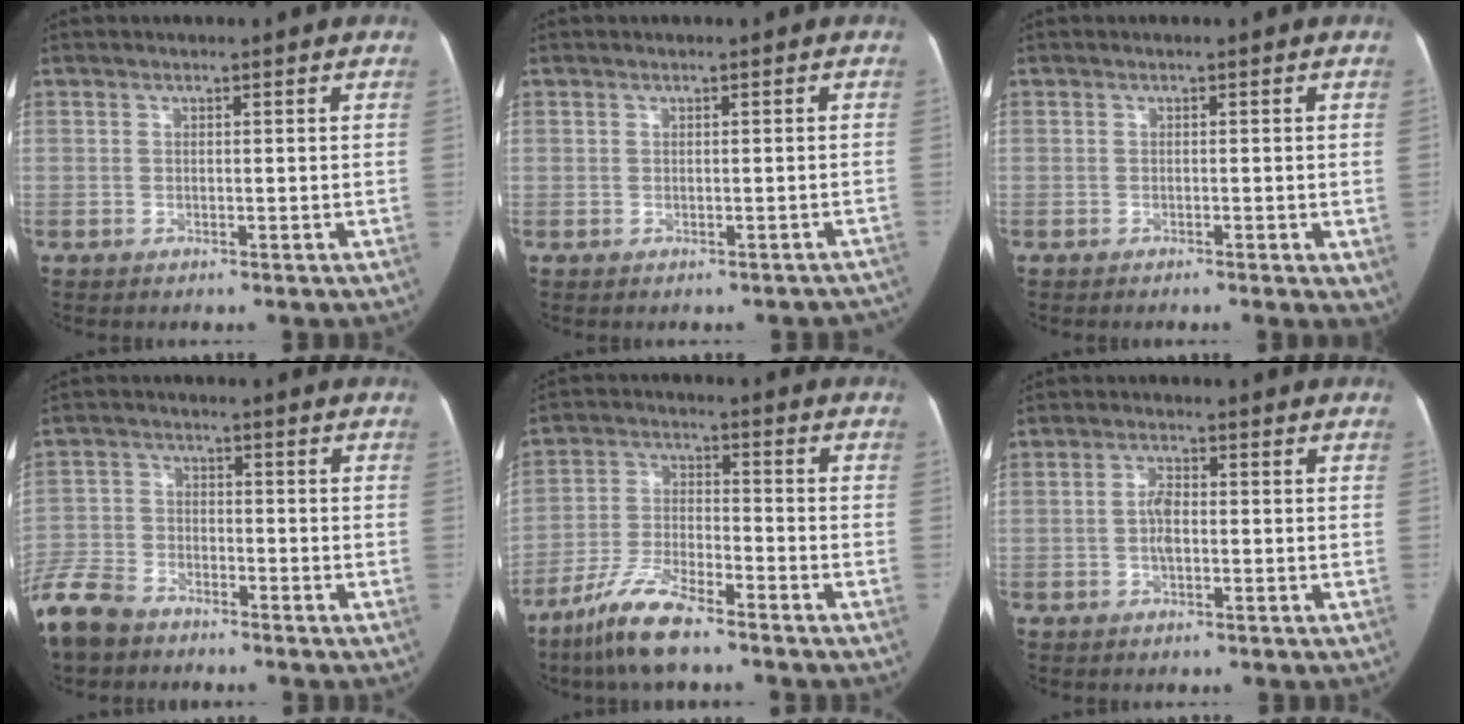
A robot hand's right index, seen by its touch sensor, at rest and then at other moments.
{"total": 3.0, "force": [-2.1, 2.1, 0.1], "torque": [0.011, 0.020, -0.027]}
{"total": 3.6, "force": [-1.6, 0.9, 3.1], "torque": [-0.029, -0.009, -0.022]}
{"total": 10.0, "force": [-7.9, 4.8, 3.7], "torque": [-0.091, -0.015, -0.154]}
{"total": 8.9, "force": [-6.9, 1.8, 5.3], "torque": [-0.114, -0.018, -0.136]}
{"total": 3.1, "force": [-0.4, 1.3, 2.8], "torque": [-0.058, 0.008, -0.010]}